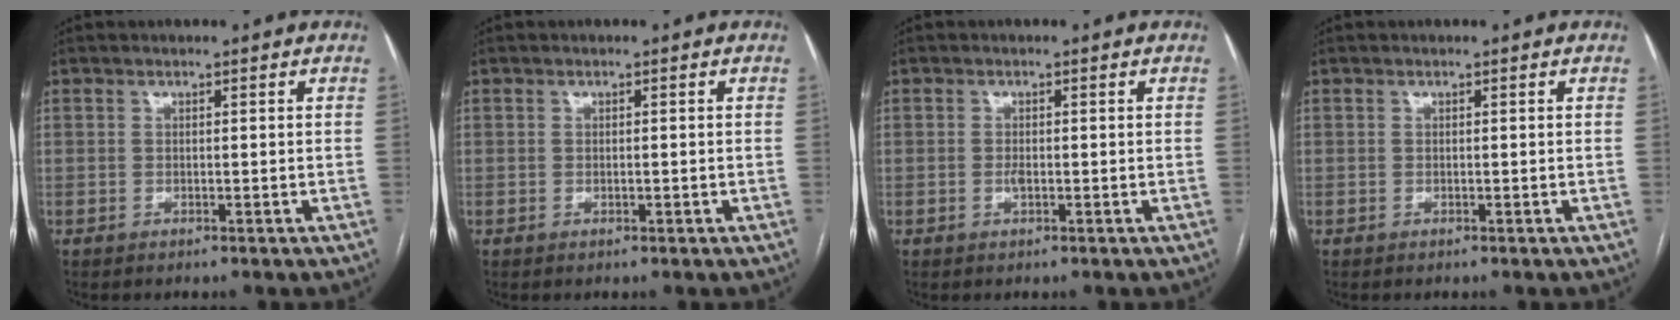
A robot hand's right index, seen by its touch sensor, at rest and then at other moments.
{"total": 0.6, "force": [-0.1, 0.2, 0.5], "torque": [-0.009, -0.001, 0.000]}
{"total": 1.1, "force": [-0.3, 0.5, 1.0], "torque": [-0.023, -0.001, -0.004]}
{"total": 0.0}